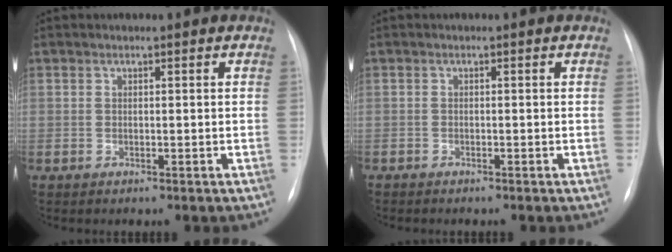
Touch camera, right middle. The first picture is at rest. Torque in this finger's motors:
{"motor_torque": [-0.88, -0.48, -0.16, -0.04]}